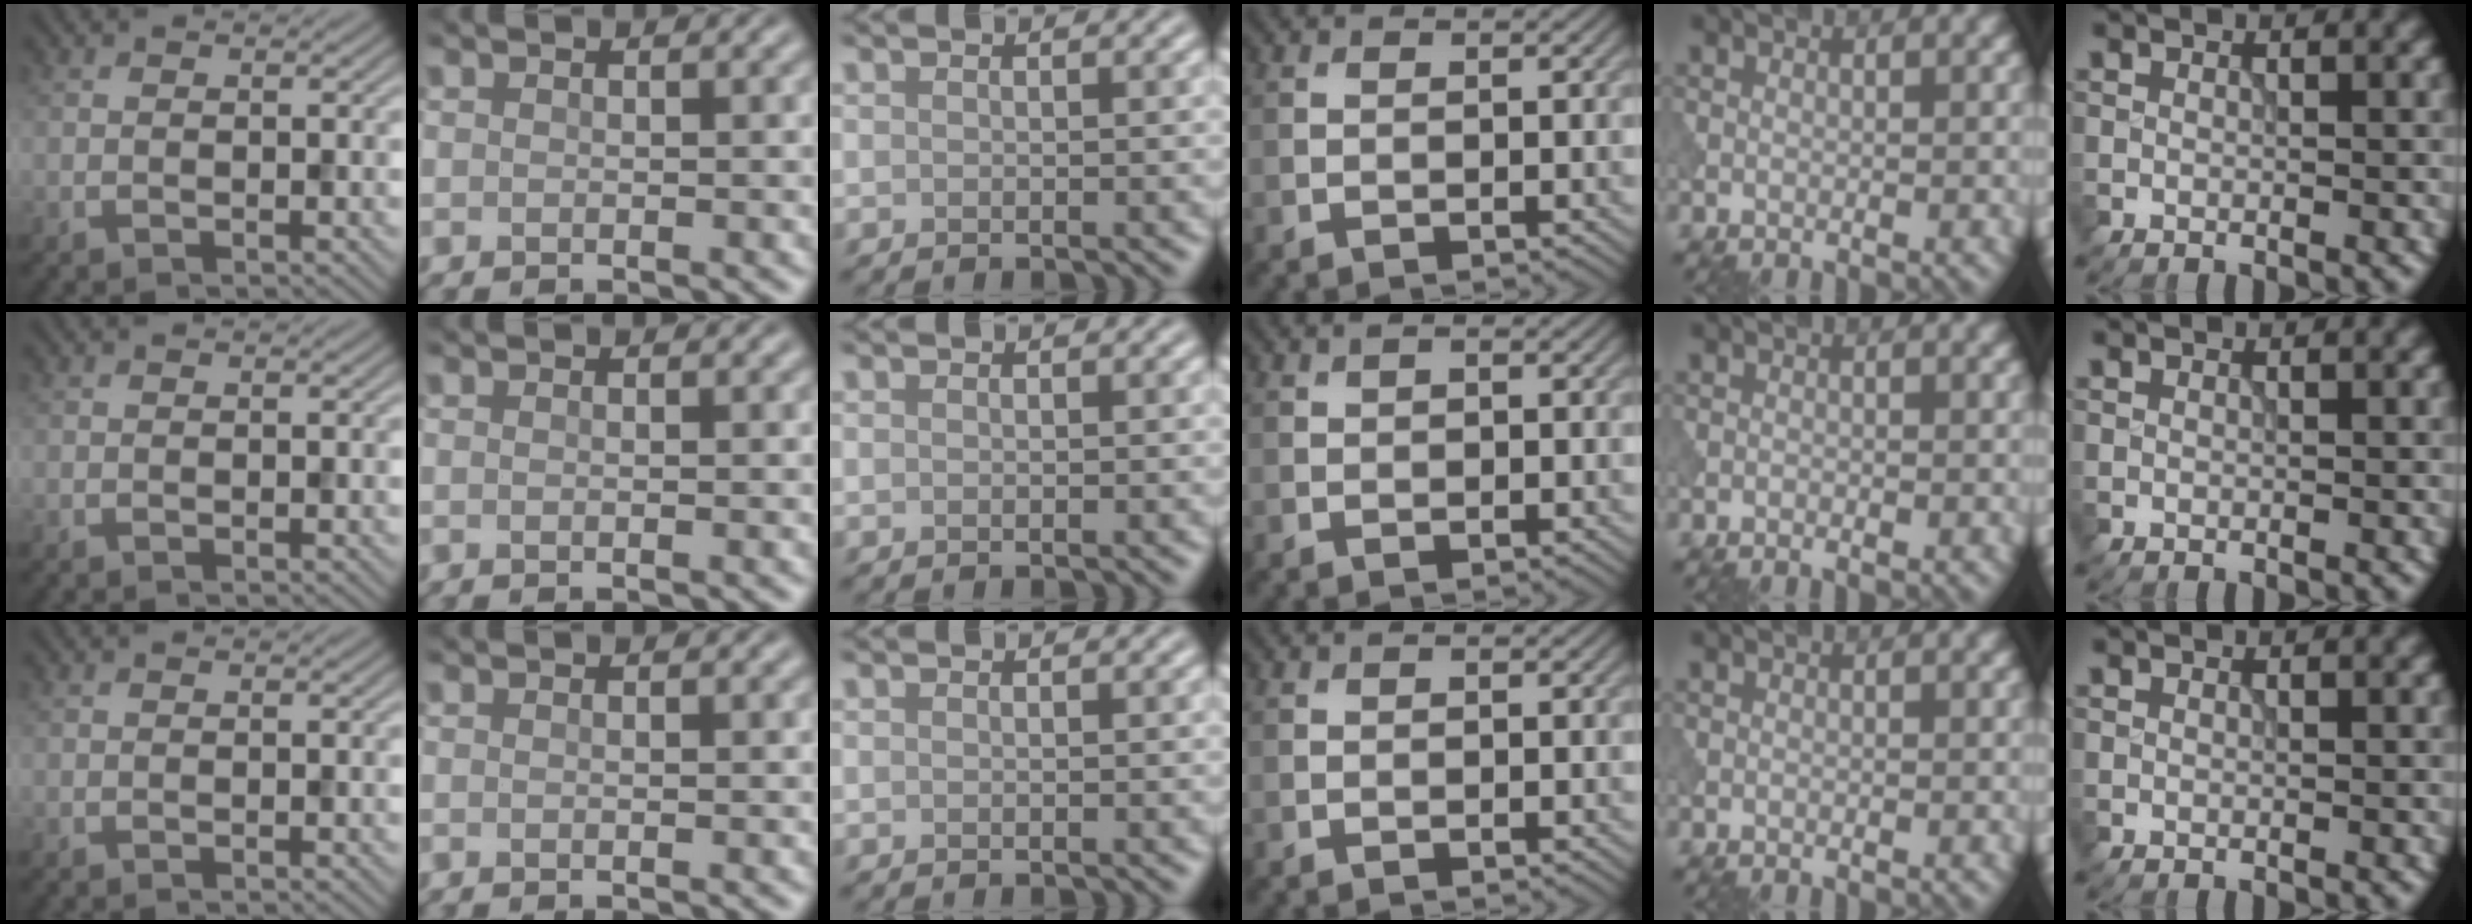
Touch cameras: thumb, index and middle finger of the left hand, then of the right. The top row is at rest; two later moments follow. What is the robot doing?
{"motion": "extract", "object": "peg toy"}